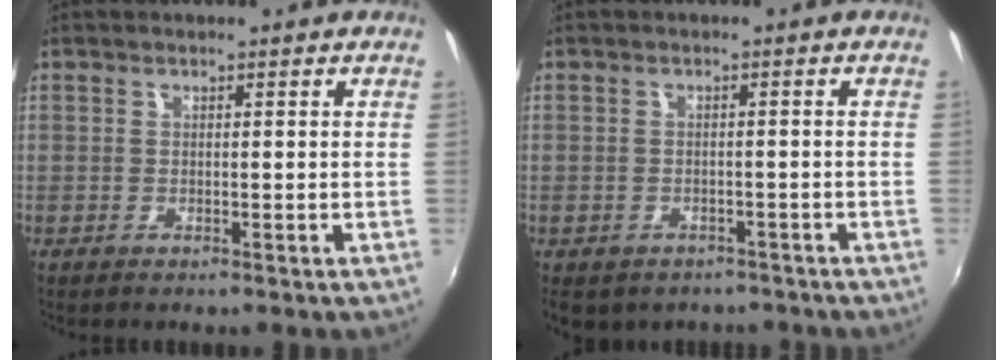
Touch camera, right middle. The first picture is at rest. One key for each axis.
{"total": 6.6, "fx": -4.5, "fy": 4.1, "fz": 2.7, "tx": -0.060, "ty": -0.018, "tz": -0.054}